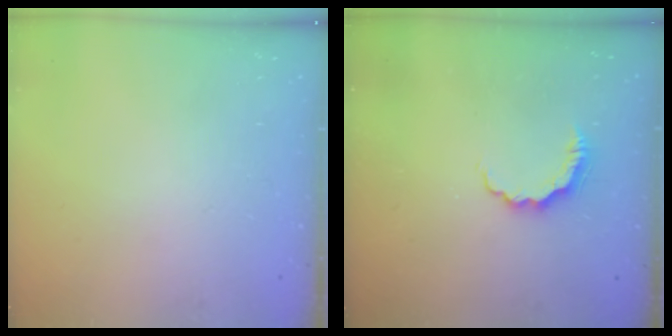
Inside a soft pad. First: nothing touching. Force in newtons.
{"total": 5.7, "press": 5.6, "slide": 0.7}